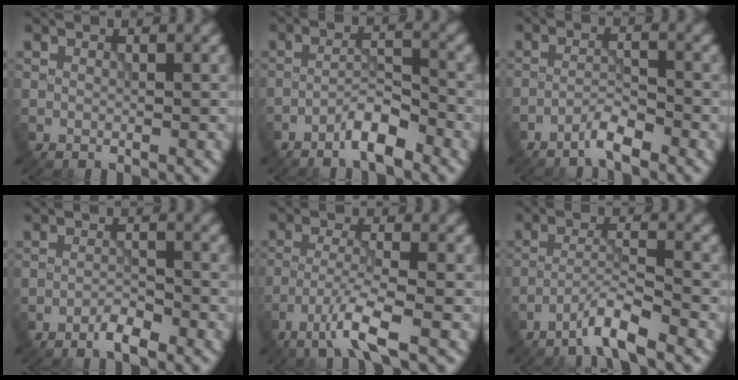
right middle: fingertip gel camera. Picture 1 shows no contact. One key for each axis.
{"total": 3.4, "fx": -2.6, "fy": 0.6, "fz": 2.2, "tx": -0.038, "ty": 0.011, "tz": -0.051}
{"total": 2.2, "fx": -1.9, "fy": 0.1, "fz": 1.1, "tx": -0.019, "ty": 0.007, "tz": -0.041}
{"total": 2.0, "fx": -1.5, "fy": 0.3, "fz": 1.2, "tx": -0.020, "ty": 0.005, "tz": -0.031}
{"total": 4.3, "fx": -2.6, "fy": 0.3, "fz": 3.4, "tx": -0.067, "ty": 0.002, "tz": -0.062}
{"total": 3.4, "fx": -2.6, "fy": 0.0, "fz": 2.2, "tx": -0.038, "ty": 0.010, "tz": -0.060}